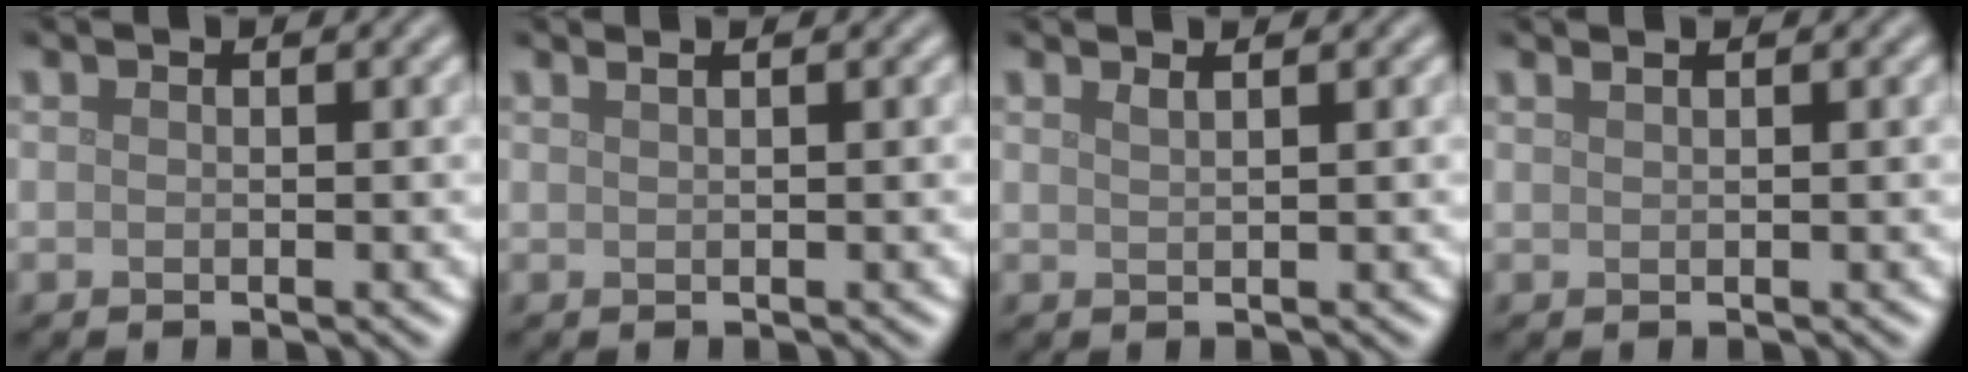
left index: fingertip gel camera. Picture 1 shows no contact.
{"total": 2.1, "force": [1.3, 1.0, 1.3], "torque": [-0.002, 0.004, -0.005]}
{"total": 1.2, "force": [0.9, 0.5, 0.7], "torque": [-0.002, 0.003, 0.006]}
{"total": 1.2, "force": [0.9, 0.5, 0.7], "torque": [-0.002, -0.002, 0.004]}